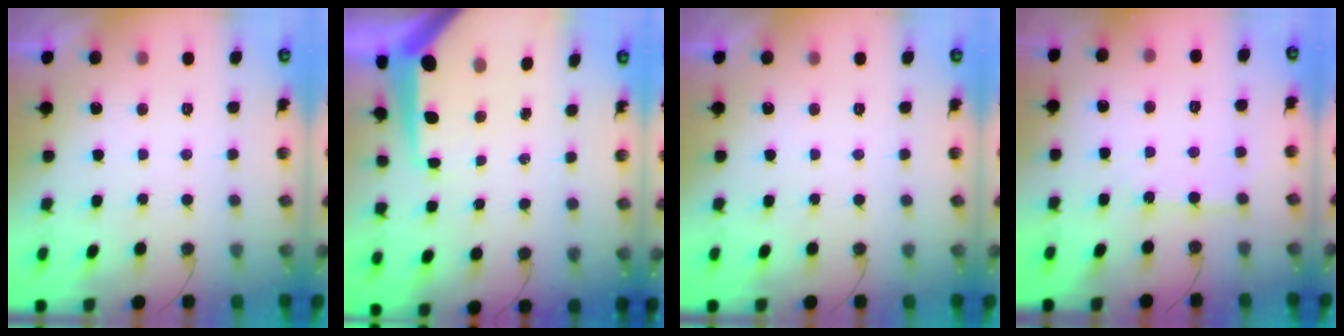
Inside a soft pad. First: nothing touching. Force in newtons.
{"total": 12.2, "press": 12.1, "slide": 1.0}
{"total": 0.0}
{"total": 3.9, "press": 3.9, "slide": 0.5}